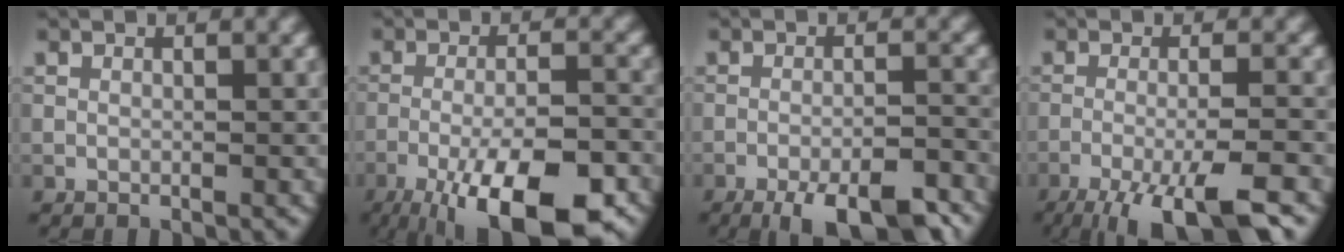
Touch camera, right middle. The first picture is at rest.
{"total": 12.8, "force": [-7.5, 3.9, 9.6], "torque": [-0.155, -0.026, -0.114]}
{"total": 8.4, "force": [-6.2, 2.2, 5.3], "torque": [-0.080, -0.015, -0.088]}
{"total": 8.7, "force": [-5.7, 1.6, 6.3], "torque": [-0.094, -0.005, -0.097]}